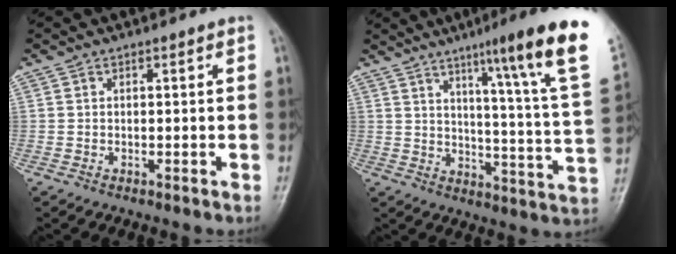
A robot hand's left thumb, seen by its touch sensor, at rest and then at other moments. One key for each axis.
{"total": 20.6, "fx": 12.1, "fy": 0.4, "fz": 16.6, "tx": -0.211, "ty": -0.060, "tz": 0.159}